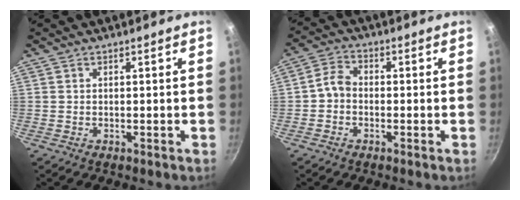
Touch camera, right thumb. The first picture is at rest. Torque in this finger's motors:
{"motor_torque": [-0.41, 0.62, 0.09, -0.08, 0.05]}